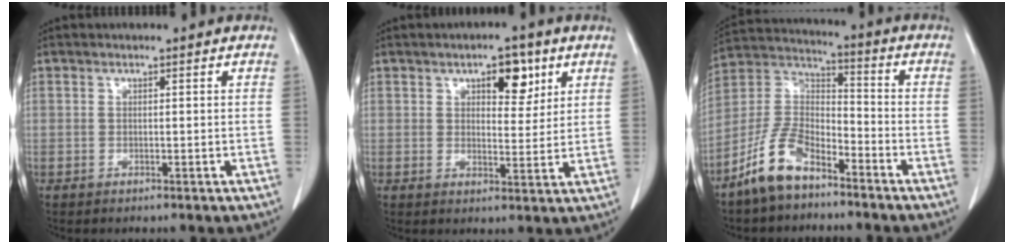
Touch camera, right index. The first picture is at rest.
{"total": 5.8, "force": [3.1, 2.7, 4.2], "torque": [-0.055, 0.002, 0.044]}
{"total": 10.7, "force": [-7.6, 4.6, 5.9], "torque": [-0.136, 0.012, -0.152]}